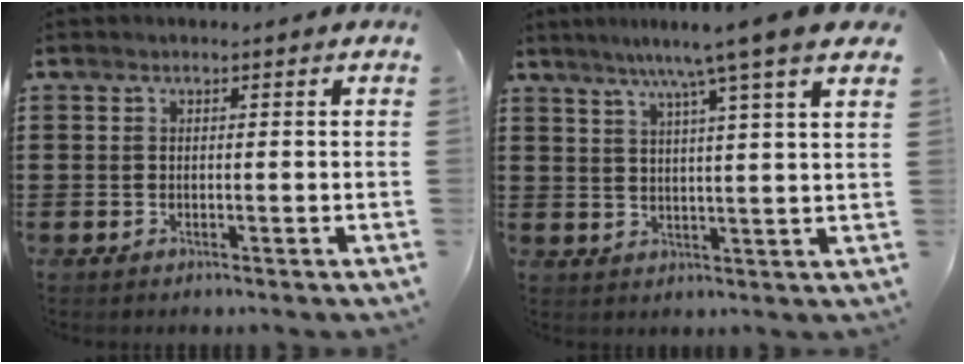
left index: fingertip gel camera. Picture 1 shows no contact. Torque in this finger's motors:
{"motor_torque": [2.14, 0.00, 0.49, 0.21]}